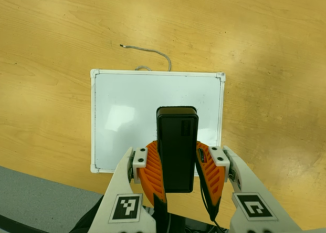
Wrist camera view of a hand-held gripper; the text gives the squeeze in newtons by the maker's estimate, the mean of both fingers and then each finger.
{"total": 9.0, "left": 7.6, "right": 10.5}